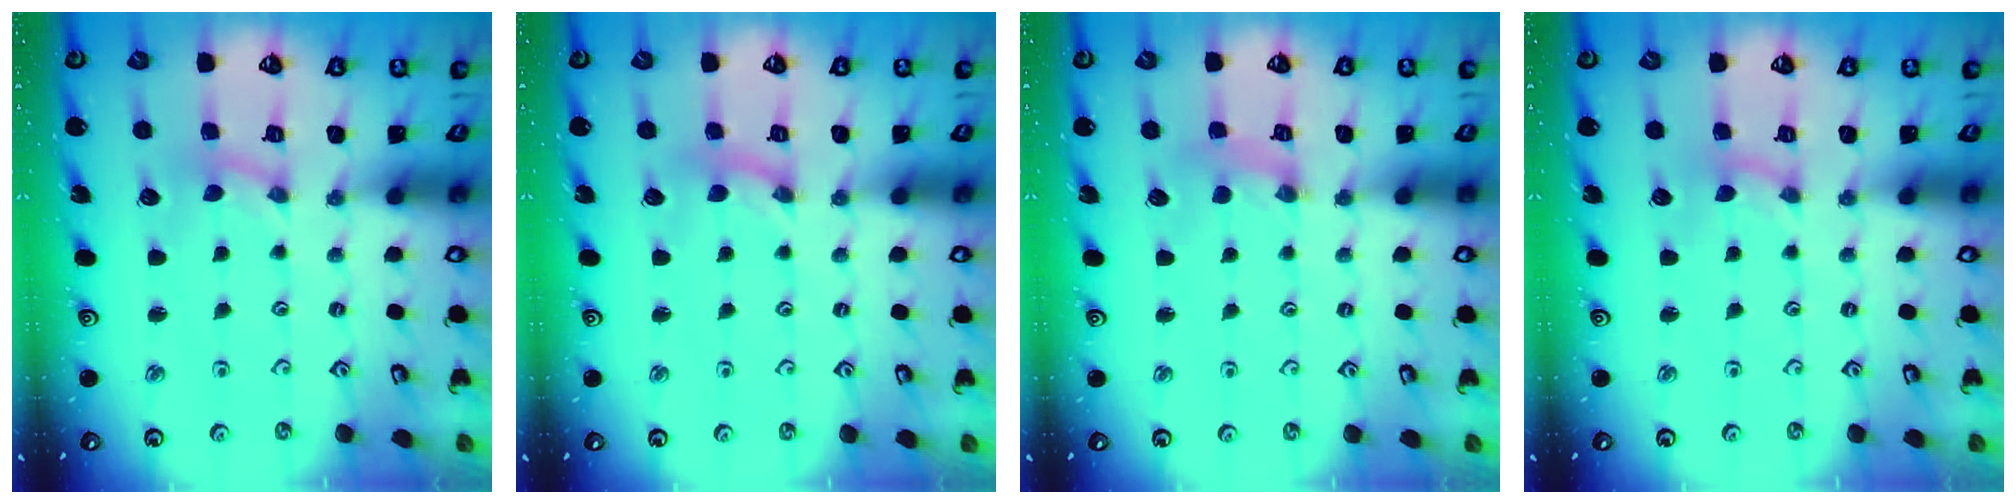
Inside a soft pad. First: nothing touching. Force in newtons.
{"total": 0.0}
{"total": 1.6, "press": 1.6, "slide": 0.2}
{"total": 0.0}